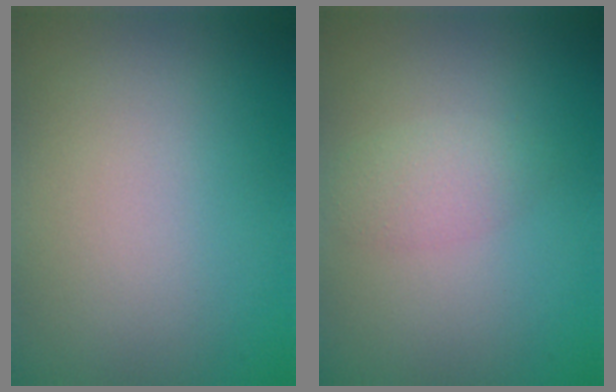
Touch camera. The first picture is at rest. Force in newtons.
{"total": 1.8, "press": 1.8, "slide": 0.0}